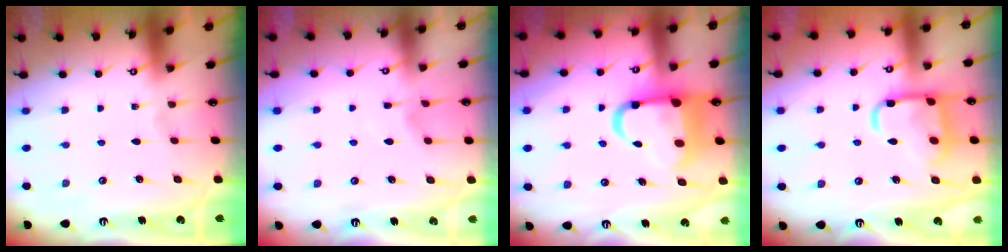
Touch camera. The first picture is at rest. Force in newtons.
{"total": 2.8, "press": 2.8, "slide": 0.5}
{"total": 12.8, "press": 12.6, "slide": 1.8}
{"total": 15.5, "press": 15.4, "slide": 1.2}